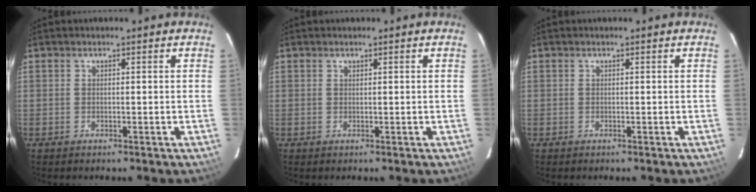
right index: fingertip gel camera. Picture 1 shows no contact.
{"total": 0.0}
{"total": 0.0}